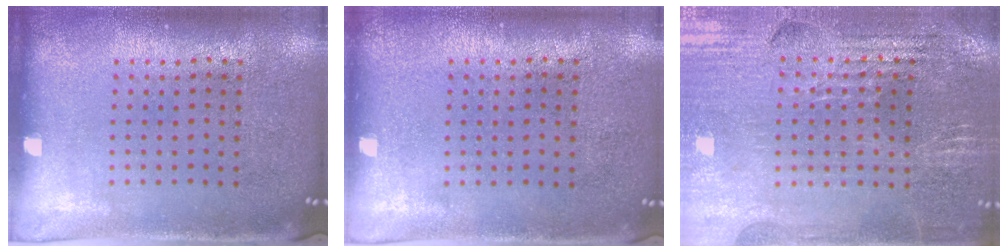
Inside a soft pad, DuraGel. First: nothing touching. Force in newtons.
{"total": 0.0}
{"total": 2.9, "press": 2.8, "slide": 0.4}